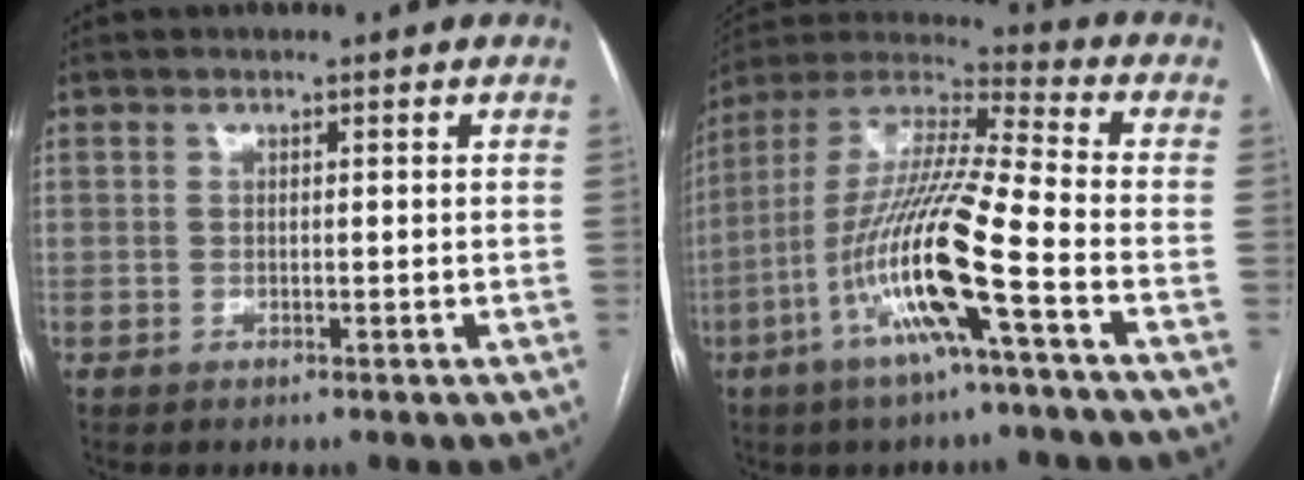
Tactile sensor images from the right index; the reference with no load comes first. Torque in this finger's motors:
{"motor_torque": [2.14, 0.00, 1.06, 0.21]}